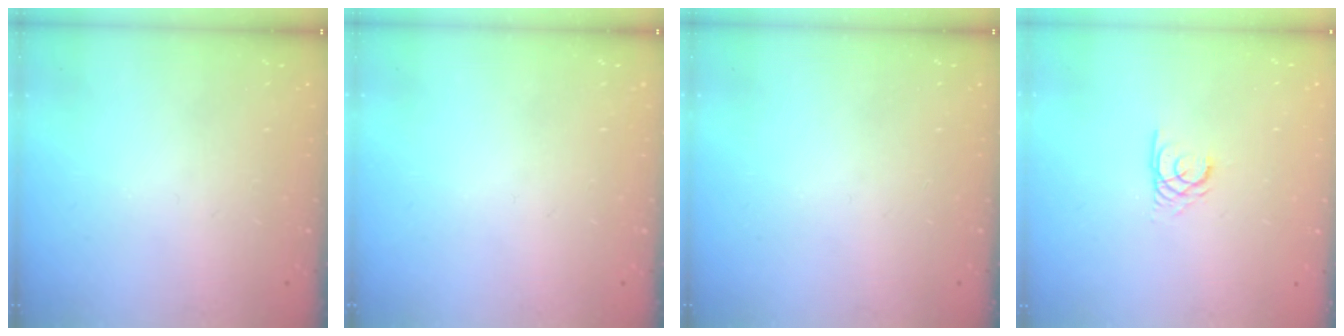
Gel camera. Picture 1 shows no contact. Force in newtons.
{"total": 0.0}
{"total": 0.0}
{"total": 2.2, "press": 2.2, "slide": 0.3}